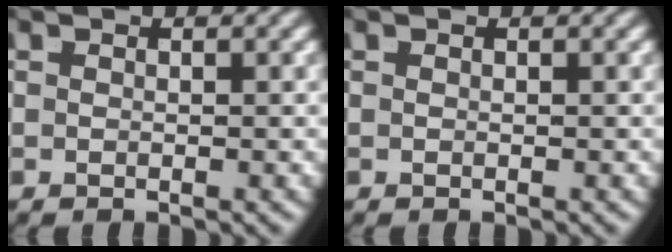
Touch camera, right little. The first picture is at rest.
{"total": 0.0}